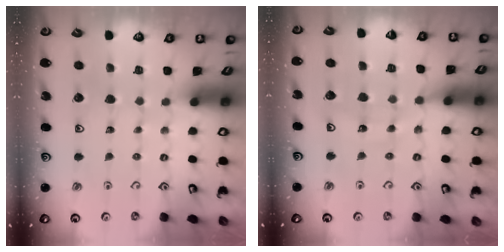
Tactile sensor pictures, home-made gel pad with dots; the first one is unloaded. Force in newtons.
{"total": 9.2, "press": 9.1, "slide": 1.1}